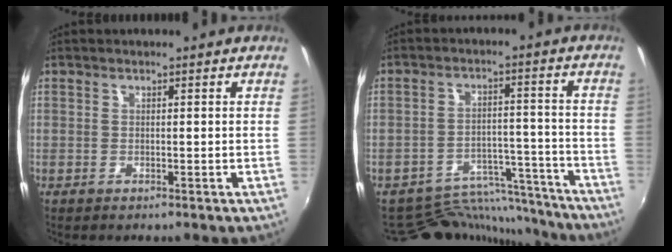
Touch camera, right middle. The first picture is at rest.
{"total": 14.0, "force": [-13.5, 3.5, 1.5], "torque": [-0.026, 0.037, -0.188]}